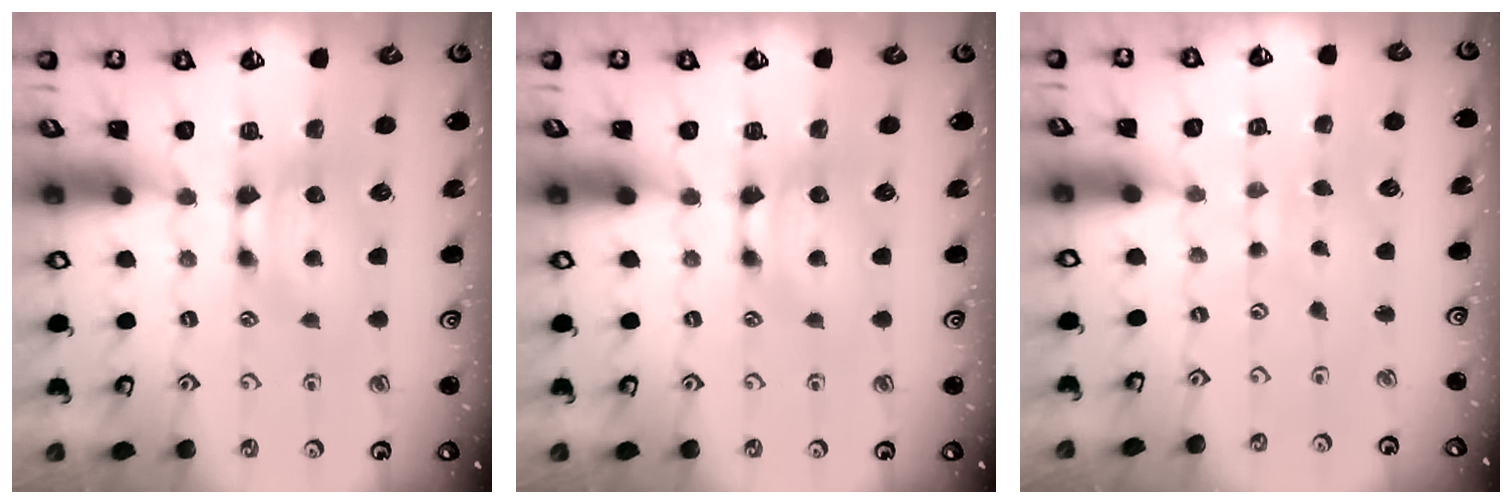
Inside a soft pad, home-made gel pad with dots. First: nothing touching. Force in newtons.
{"total": 0.0}
{"total": 5.3, "press": 5.2, "slide": 0.2}